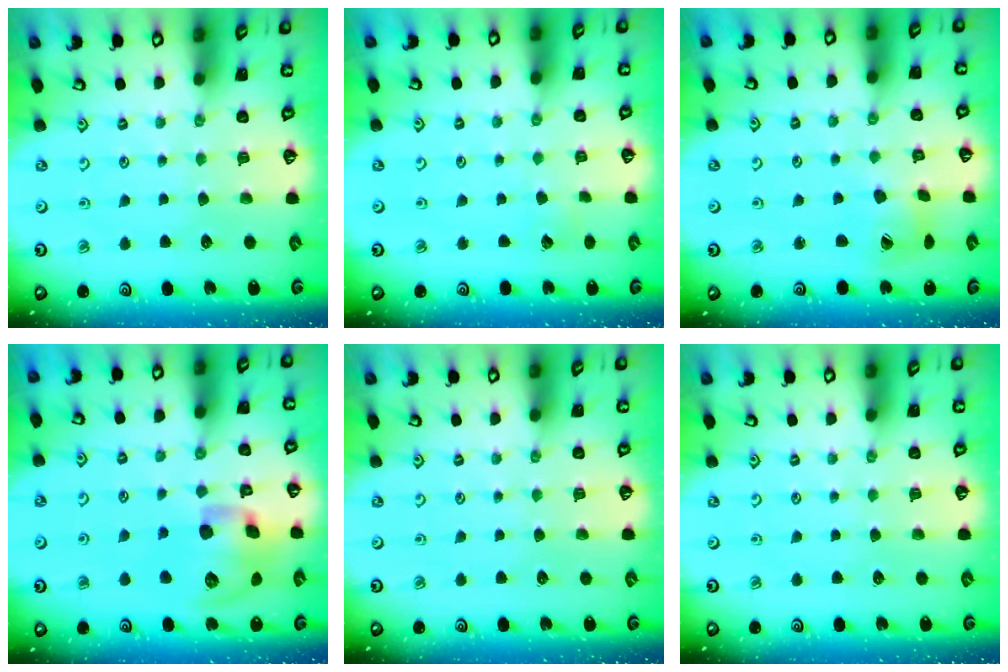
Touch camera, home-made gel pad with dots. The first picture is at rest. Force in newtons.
{"total": 2.2, "press": 2.2, "slide": 0.2}
{"total": 9.0, "press": 8.9, "slide": 0.8}
{"total": 16.0, "press": 15.8, "slide": 2.3}
{"total": 0.0}
{"total": 0.0}